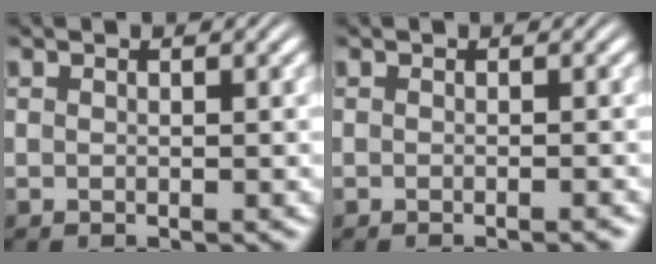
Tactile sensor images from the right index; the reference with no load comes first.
{"total": 0.8, "force": [-0.7, 0.0, 0.5], "torque": [-0.006, 0.003, -0.012]}